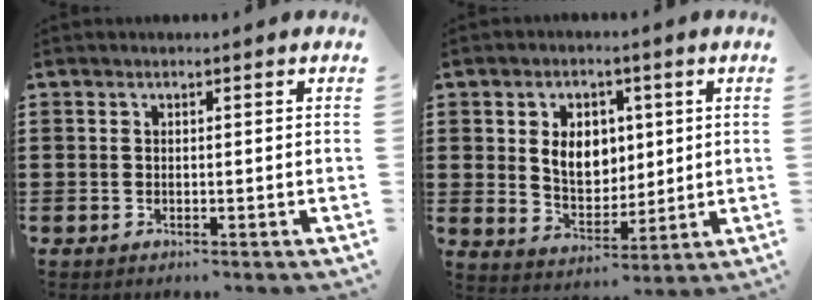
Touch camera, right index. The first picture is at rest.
{"total": 7.1, "force": [1.4, 5.2, 4.6], "torque": [-0.082, 0.007, 0.019]}